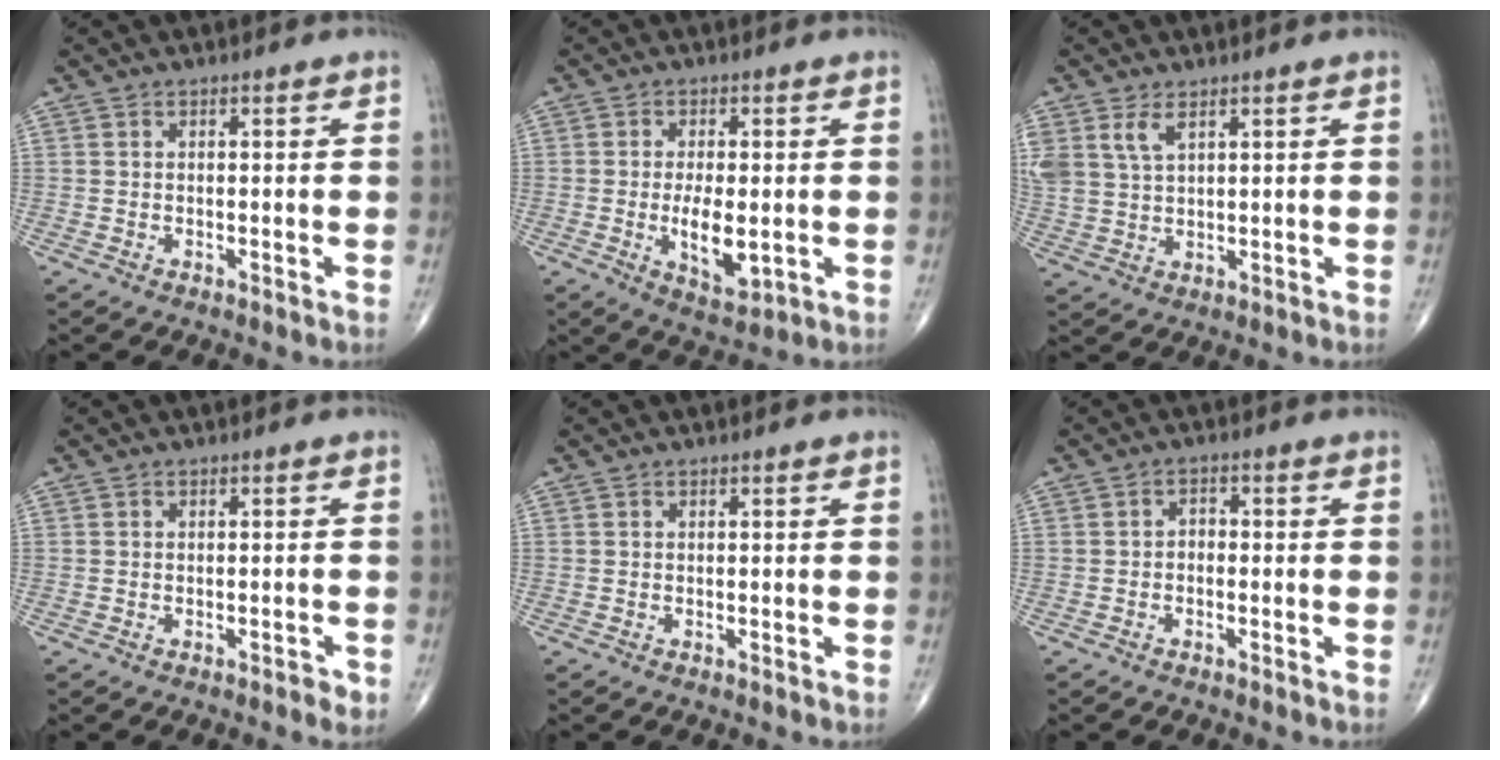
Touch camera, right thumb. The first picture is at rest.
{"total": 7.6, "force": [-1.1, 3.3, 6.7], "torque": [-0.109, -0.013, -0.011]}
{"total": 6.5, "force": [3.4, 3.5, 4.2], "torque": [-0.094, -0.004, 0.078]}
{"total": 1.4, "force": [-0.8, 0.6, 1.0], "torque": [-0.013, 0.002, -0.011]}
{"total": 0.0}
{"total": 1.8, "force": [-0.6, 1.3, 1.0], "torque": [-0.003, 0.011, -0.018]}